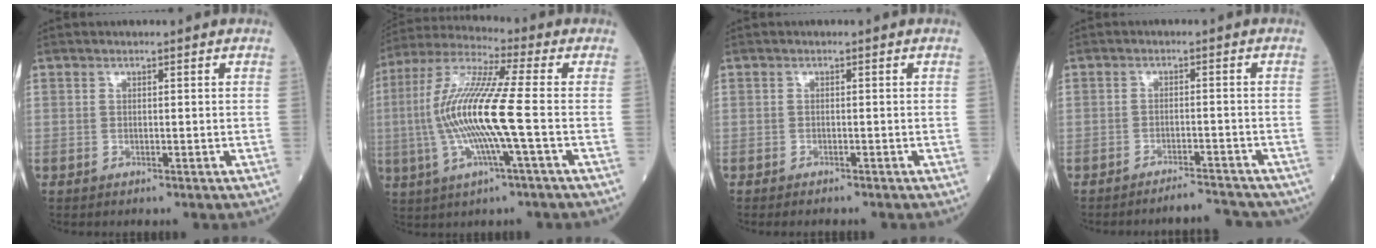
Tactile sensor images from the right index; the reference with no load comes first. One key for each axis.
{"total": 14.5, "fx": -1.9, "fy": 0.2, "fz": 14.4, "tx": -0.300, "ty": 0.002, "tz": -0.046}
{"total": 1.2, "fx": -1.1, "fy": 0.2, "fz": 0.4, "tx": -0.004, "ty": -0.001, "tz": -0.016}
{"total": 5.1, "fx": -5.0, "fy": 0.8, "fz": 0.7, "tx": 0.002, "ty": 0.007, "tz": -0.072}